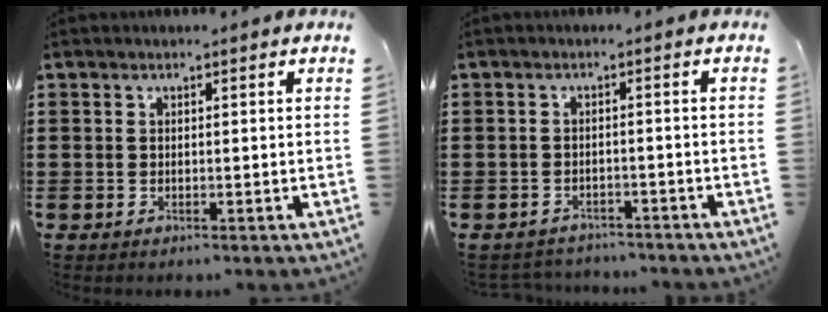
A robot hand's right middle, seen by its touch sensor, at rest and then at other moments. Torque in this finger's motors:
{"motor_torque": [-0.16, 0.02, -0.20, -0.07]}